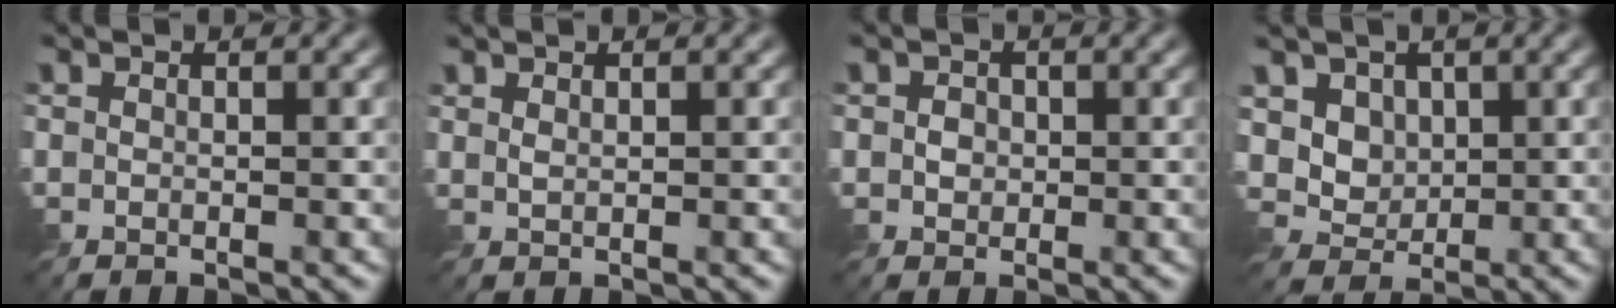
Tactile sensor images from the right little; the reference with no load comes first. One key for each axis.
{"total": 0.7, "fx": 0.6, "fy": 0.1, "fz": 0.4, "tx": -0.016, "ty": -0.001, "tz": 0.013}
{"total": 1.4, "fx": -0.1, "fy": 1.2, "fz": 0.6, "tx": -0.013, "ty": -0.003, "tz": -0.003}
{"total": 4.3, "fx": 1.6, "fy": 3.5, "fz": 1.9, "tx": -0.061, "ty": -0.012, "tz": 0.043}